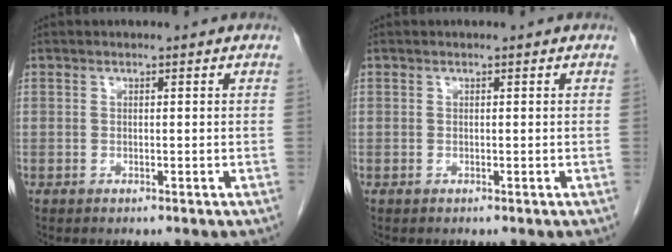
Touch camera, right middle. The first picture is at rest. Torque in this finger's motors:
{"motor_torque": [0.11, -0.02, 0.01, 0.00]}